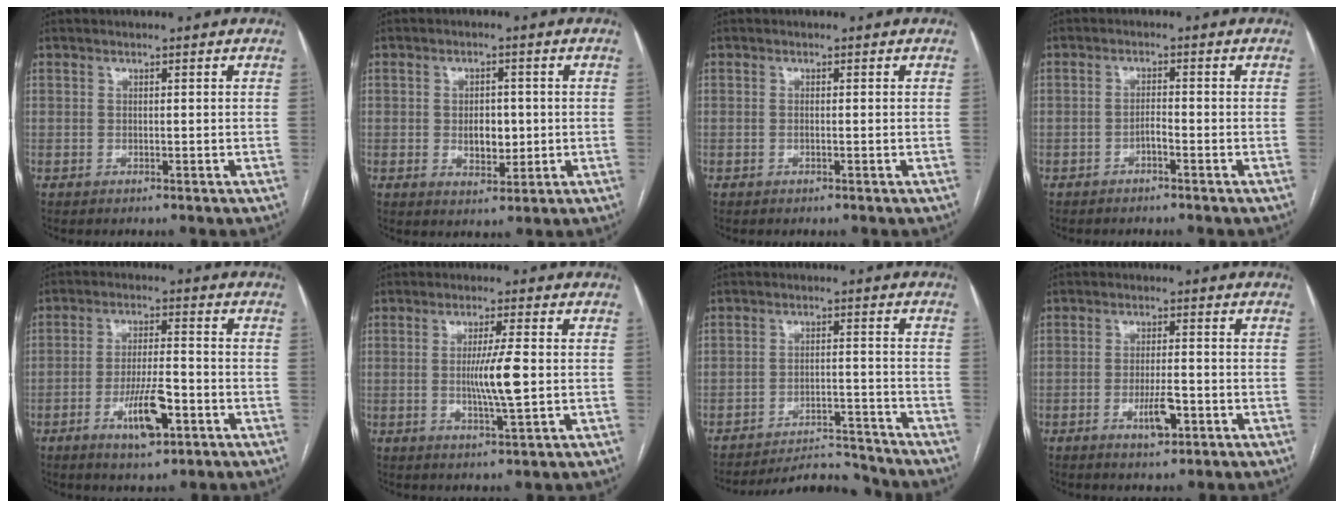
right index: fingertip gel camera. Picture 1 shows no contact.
{"total": 4.5, "force": [-0.1, 2.7, 3.6], "torque": [-0.052, -0.001, 0.007]}
{"total": 0.5, "force": [-0.1, 0.1, 0.5], "torque": [-0.013, -0.002, 0.000]}
{"total": 1.4, "force": [-0.9, 0.2, 1.1], "torque": [-0.017, 0.003, -0.016]}
{"total": 8.2, "force": [-3.5, 2.1, 7.1], "torque": [-0.132, -0.003, -0.056]}
{"total": 6.4, "force": [-0.3, -0.2, 6.4], "torque": [-0.117, -0.009, -0.003]}
{"total": 8.7, "force": [-8.7, 0.3, -0.6], "torque": [0.010, 0.010, -0.135]}
{"total": 4.6, "force": [-1.9, 1.3, 4.0], "torque": [-0.073, -0.001, -0.029]}